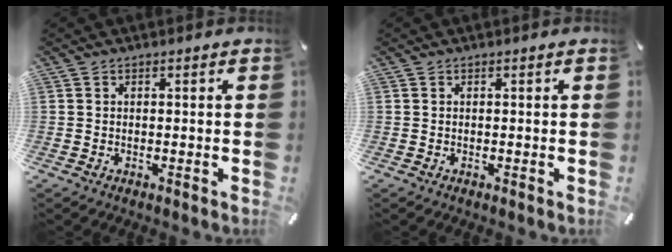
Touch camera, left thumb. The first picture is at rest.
{"total": 0.0}